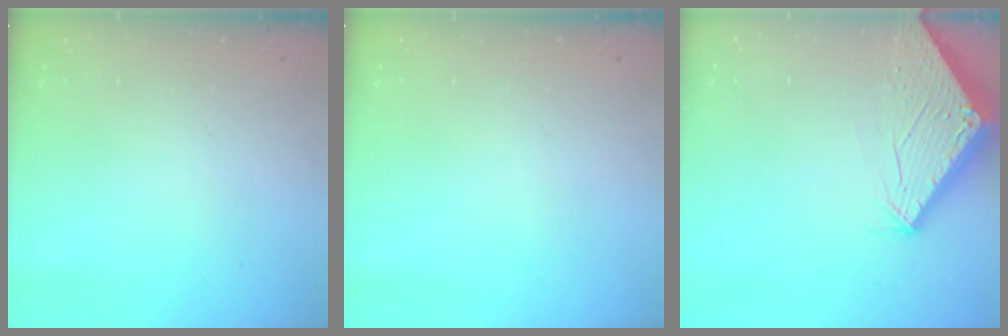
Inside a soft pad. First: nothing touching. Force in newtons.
{"total": 0.0}
{"total": 2.8, "press": 2.8, "slide": 0.1}